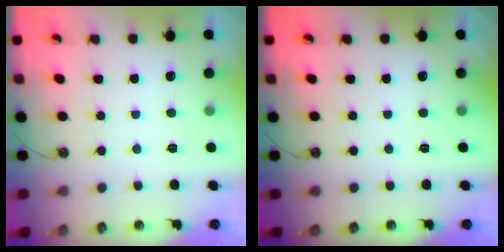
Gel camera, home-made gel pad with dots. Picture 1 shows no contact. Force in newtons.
{"total": 0.0}